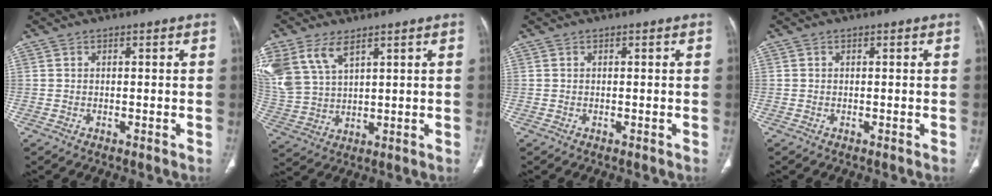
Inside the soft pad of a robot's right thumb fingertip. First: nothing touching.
{"total": 12.3, "force": [6.7, 6.7, 7.8], "torque": [-0.176, -0.008, 0.149]}
{"total": 0.0}
{"total": 0.0}